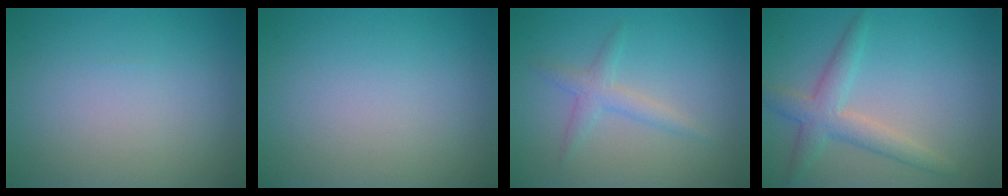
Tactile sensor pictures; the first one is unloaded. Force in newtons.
{"total": 0.0}
{"total": 1.9, "press": 1.9, "slide": 0.1}
{"total": 3.4, "press": 3.4, "slide": 0.1}